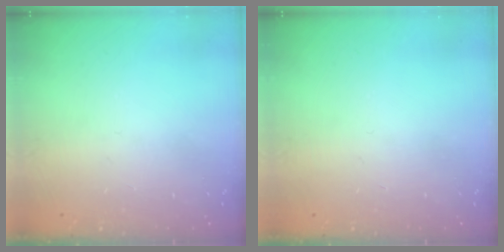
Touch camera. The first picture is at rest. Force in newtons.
{"total": 0.0}